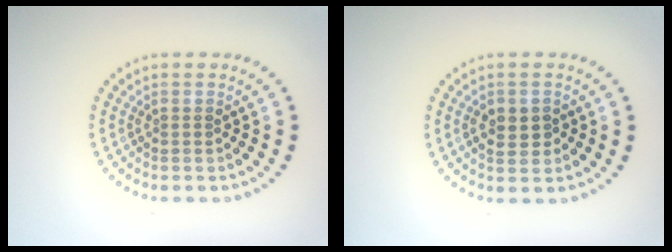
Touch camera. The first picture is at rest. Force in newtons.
{"total": 2.3, "press": 2.3, "slide": 0.3}